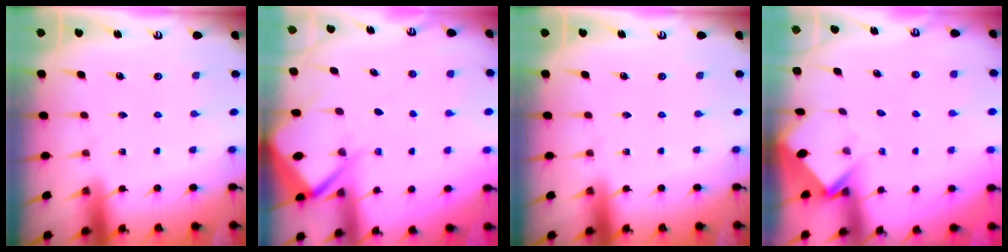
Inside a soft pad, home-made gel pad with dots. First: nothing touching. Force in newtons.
{"total": 6.8, "press": 6.7, "slide": 0.6}
{"total": 0.0}
{"total": 3.8, "press": 3.8, "slide": 0.2}